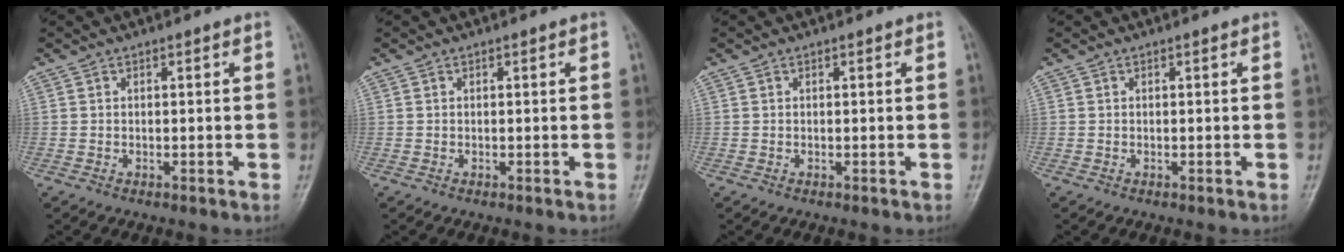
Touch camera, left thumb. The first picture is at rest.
{"total": 0.0}
{"total": 0.0}
{"total": 0.0}